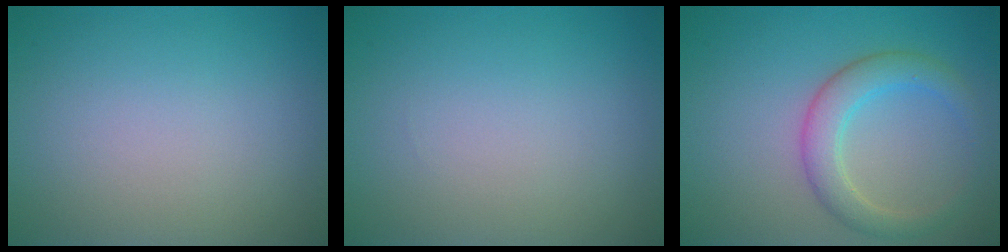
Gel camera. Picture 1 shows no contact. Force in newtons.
{"total": 0.0}
{"total": 3.6, "press": 3.6, "slide": 0.3}